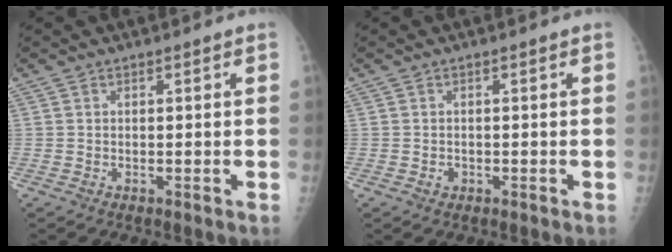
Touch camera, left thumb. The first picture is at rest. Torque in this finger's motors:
{"motor_torque": [-0.25, 0.26, -0.06, -0.06, 0.00]}